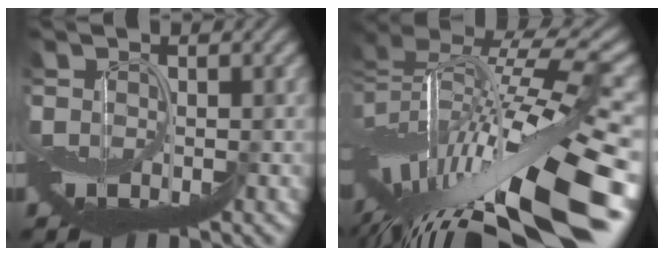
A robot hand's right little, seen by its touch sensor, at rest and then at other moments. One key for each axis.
{"total": 16.2, "fx": -3.2, "fy": 5.1, "fz": 15.0, "tx": -0.259, "ty": 0.002, "tz": -0.049}